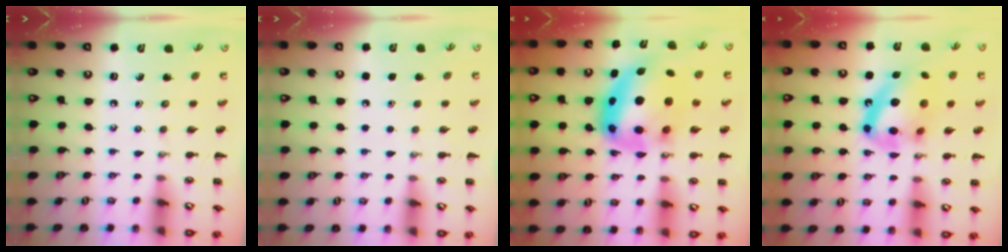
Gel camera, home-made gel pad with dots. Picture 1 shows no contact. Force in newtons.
{"total": 1.7, "press": 1.6, "slide": 0.1}
{"total": 14.2, "press": 13.7, "slide": 3.5}
{"total": 16.9, "press": 16.6, "slide": 2.9}